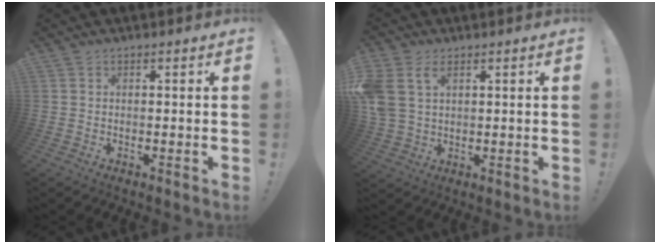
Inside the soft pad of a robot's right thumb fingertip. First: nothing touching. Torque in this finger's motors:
{"motor_torque": [0.41, 0.47, 1.13, 0.53, 0.21]}